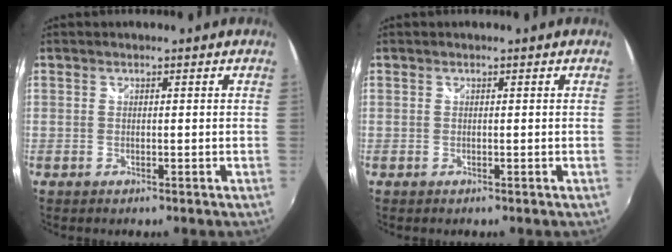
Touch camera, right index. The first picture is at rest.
{"total": 0.0}